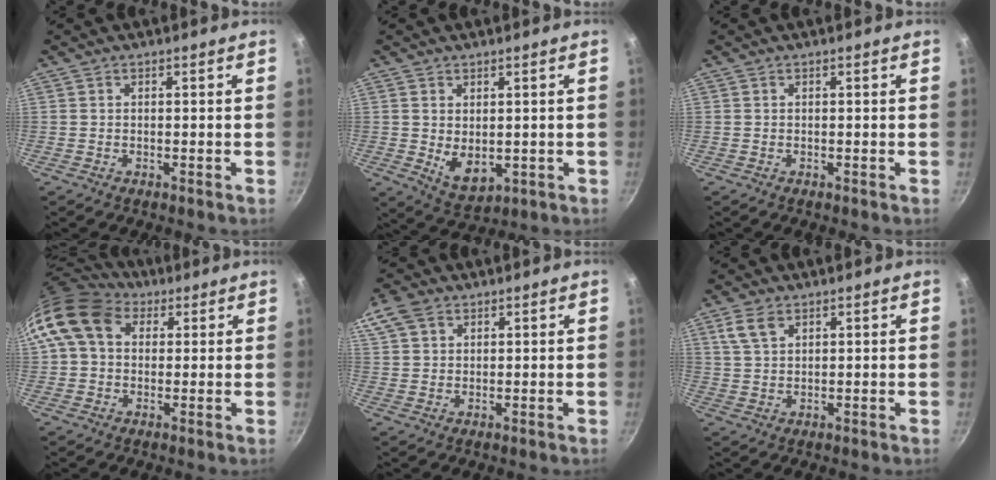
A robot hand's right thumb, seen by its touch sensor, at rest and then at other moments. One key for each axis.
{"total": 6.2, "fx": 0.2, "fy": 4.0, "fz": 4.7, "tx": -0.067, "ty": -0.021, "tz": 0.018}
{"total": 0.0}
{"total": 13.5, "fx": 4.4, "fy": 10.1, "fz": 7.8, "tx": -0.138, "ty": 0.019, "tz": 0.064}
{"total": 6.0, "fx": 3.1, "fy": 4.0, "fz": 3.1, "tx": -0.054, "ty": 0.003, "tz": 0.057}
{"total": 4.7, "fx": 2.6, "fy": 2.6, "fz": 2.9, "tx": -0.052, "ty": -0.003, "tz": 0.055}